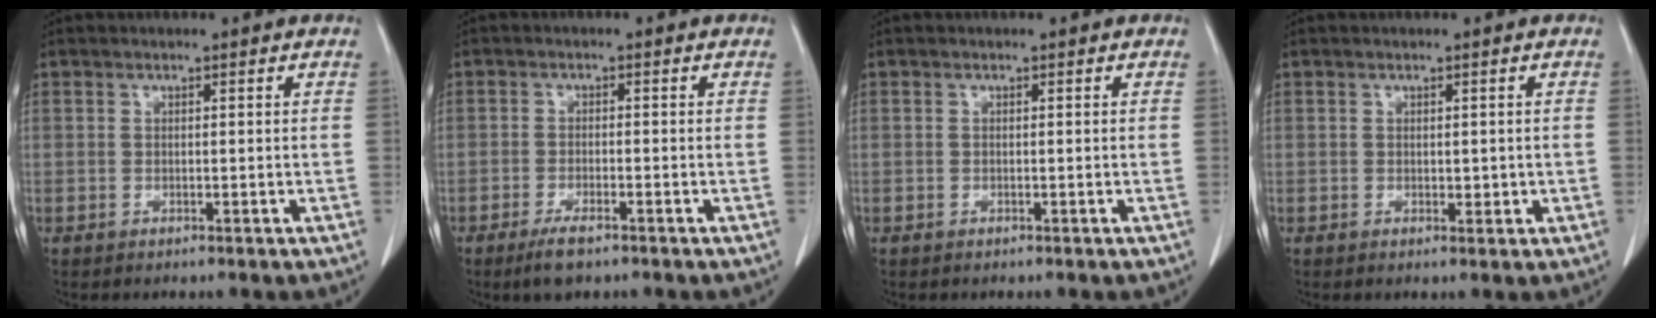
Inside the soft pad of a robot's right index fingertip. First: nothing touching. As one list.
[{"total": 3.7, "force": [-2.5, 0.8, 2.6], "torque": [-0.053, -0.004, -0.042]}, {"total": 0.0}, {"total": 1.4, "force": [0.0, 0.9, 1.2], "torque": [-0.013, -0.002, 0.003]}]